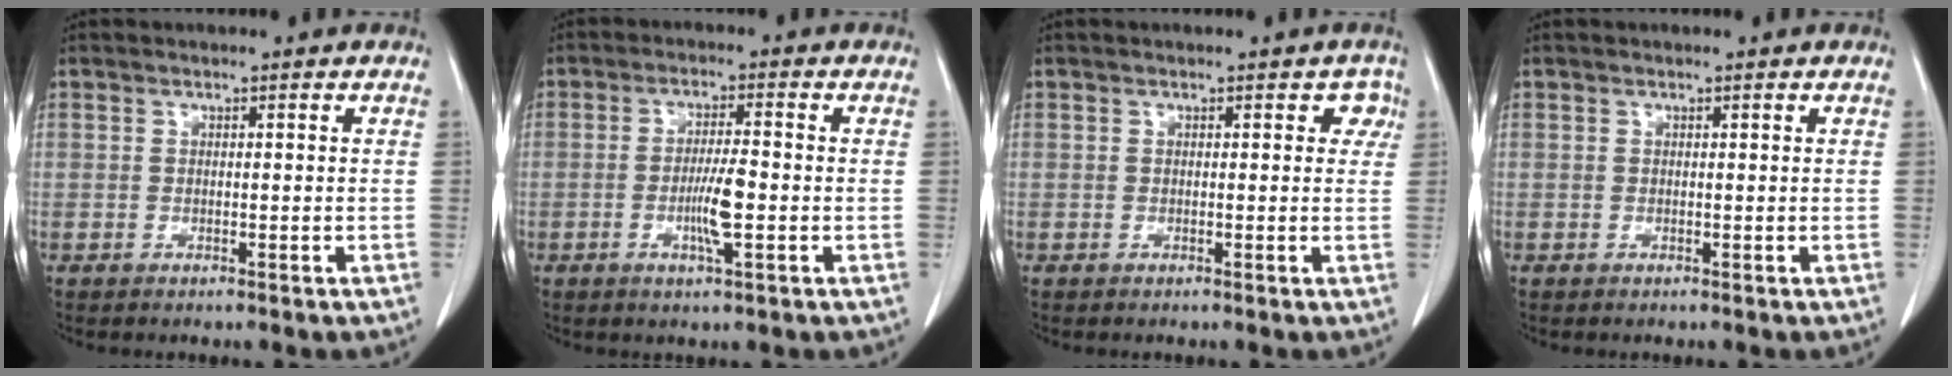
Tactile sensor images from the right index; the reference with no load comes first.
{"total": 5.3, "force": [-1.3, 0.3, 5.1], "torque": [-0.099, -0.008, -0.024]}
{"total": 2.1, "force": [0.8, 1.4, 1.4], "torque": [-0.005, 0.010, 0.004]}
{"total": 0.0}